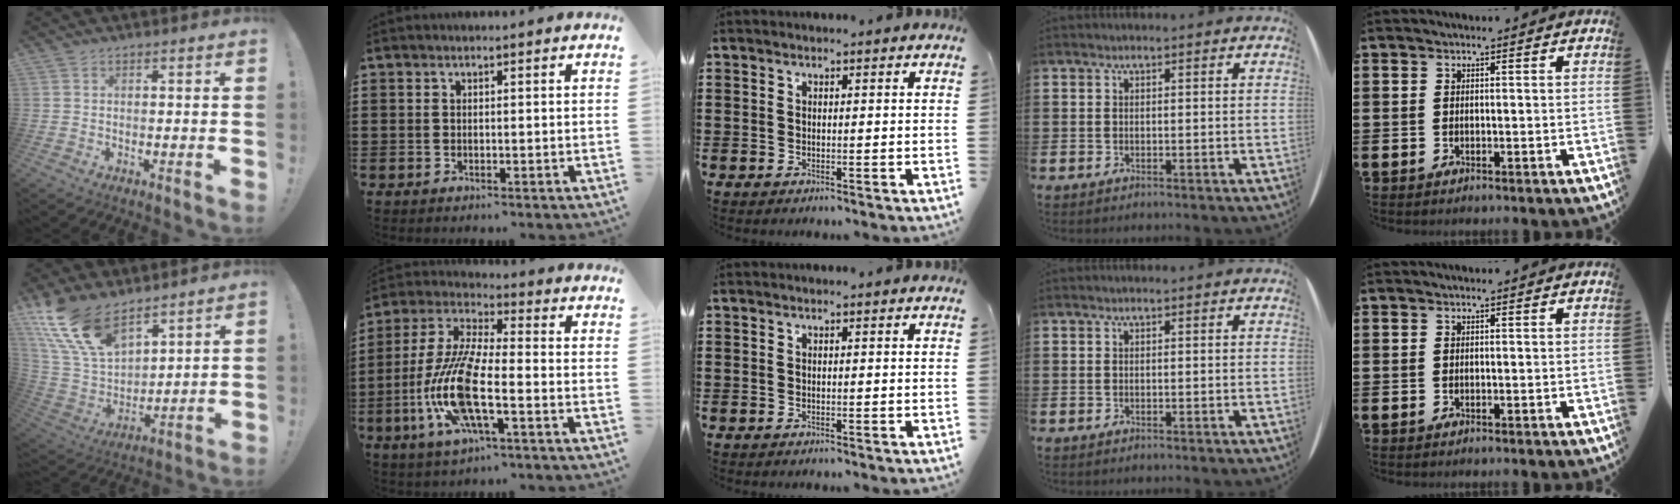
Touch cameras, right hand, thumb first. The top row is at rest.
{"thumb": {"total": 17.4, "force": [12.5, 8.2, 8.9], "torque": [-0.201, -0.076, 0.239]}, "index": {"total": 13.0, "force": [-4.6, 3.2, 11.7], "torque": [-0.269, -0.022, -0.091]}}